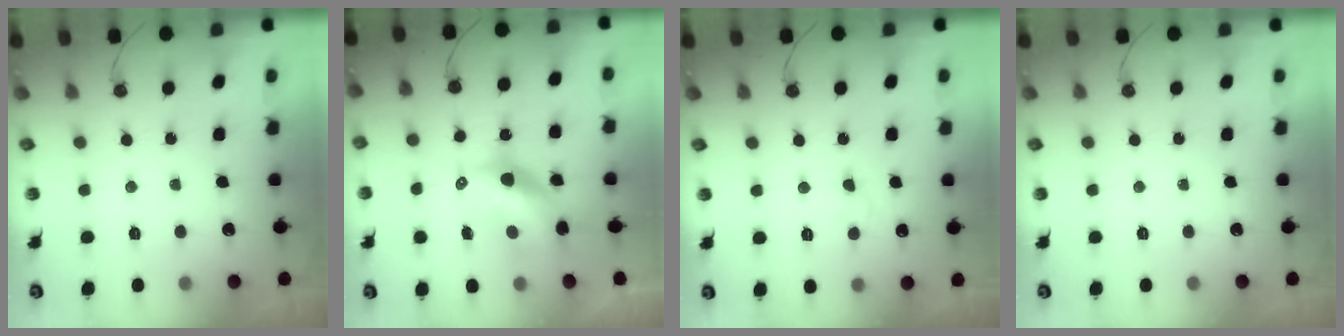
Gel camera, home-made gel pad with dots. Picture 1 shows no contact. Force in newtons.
{"total": 10.4, "press": 10.4, "slide": 0.8}
{"total": 4.3, "press": 4.2, "slide": 0.9}
{"total": 0.0}